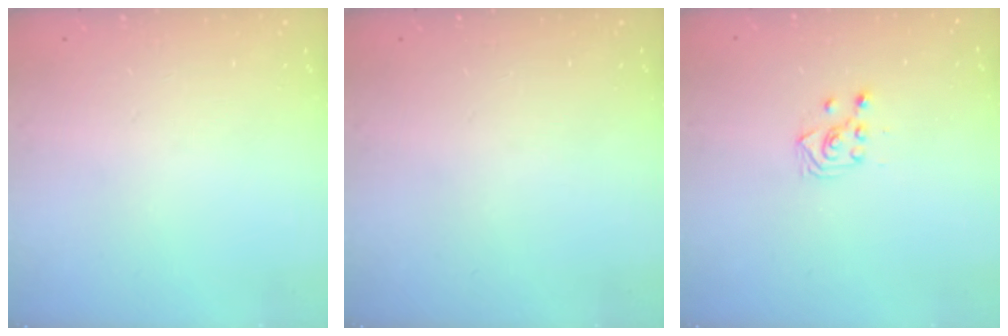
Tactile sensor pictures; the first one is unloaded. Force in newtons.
{"total": 0.0}
{"total": 3.4, "press": 3.3, "slide": 0.9}